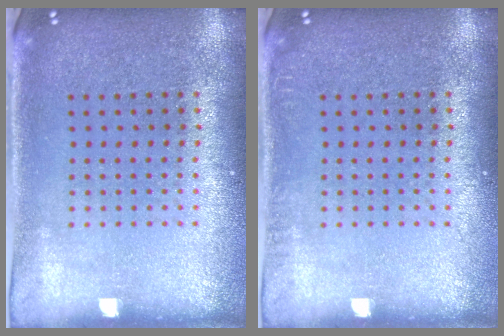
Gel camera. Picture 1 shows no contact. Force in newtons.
{"total": 0.5, "press": 0.5, "slide": 0.0}